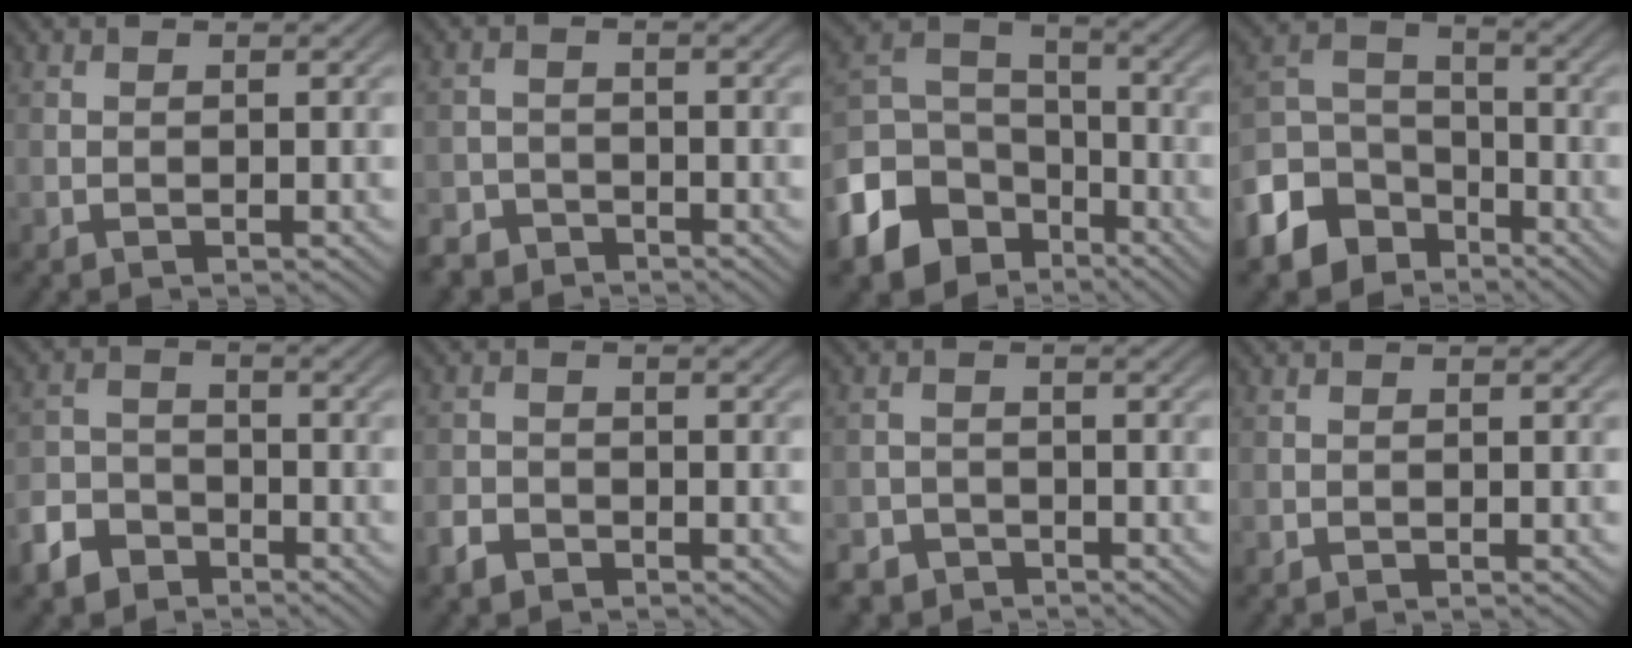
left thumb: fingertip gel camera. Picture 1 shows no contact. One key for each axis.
{"total": 3.6, "fx": -3.1, "fy": 1.8, "fz": 0.6, "tx": -0.006, "ty": -0.001, "tz": -0.060}
{"total": 13.0, "fx": -6.9, "fy": 9.4, "fz": 5.8, "tx": -0.172, "ty": -0.027, "tz": -0.138}
{"total": 10.3, "fx": -6.2, "fy": 7.1, "fz": 4.0, "tx": -0.110, "ty": -0.017, "tz": -0.138}
{"total": 5.7, "fx": -3.9, "fy": 3.6, "fz": 2.0, "tx": -0.050, "ty": -0.002, "tz": -0.089}
{"total": 2.7, "fx": -1.9, "fy": 1.6, "fz": 0.9, "tx": -0.019, "ty": -0.004, "tz": -0.048}
{"total": 3.7, "fx": -3.0, "fy": 2.2, "fz": 0.5, "tx": 0.002, "ty": 0.001, "tz": -0.054}
{"total": 0.0}